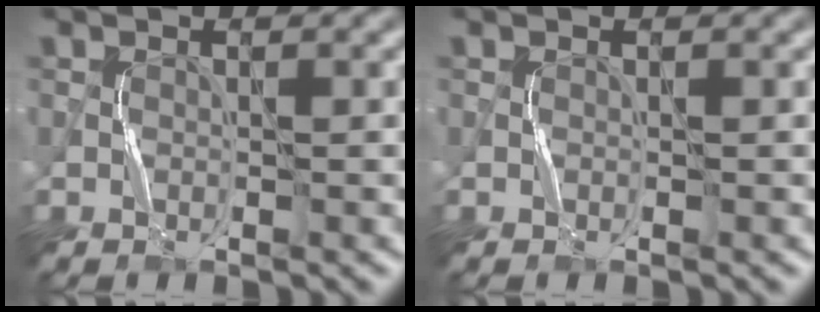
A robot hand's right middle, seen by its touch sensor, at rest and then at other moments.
{"total": 0.0}